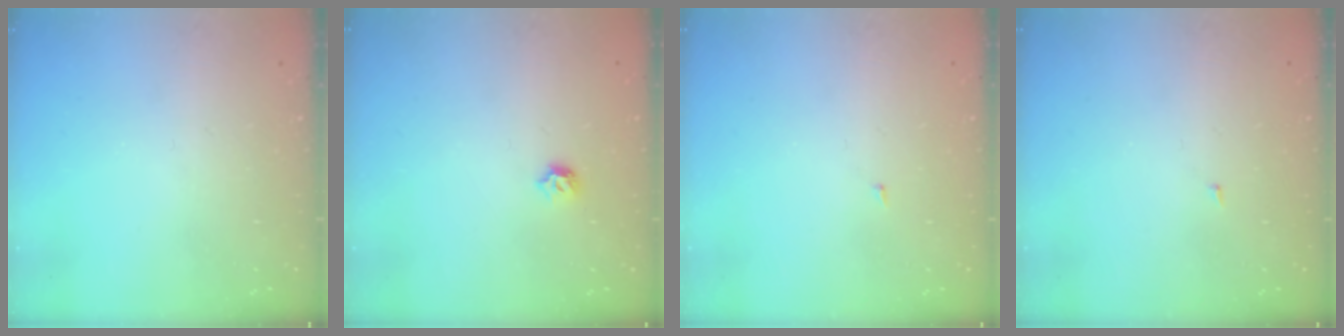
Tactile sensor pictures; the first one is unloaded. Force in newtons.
{"total": 4.8, "press": 4.7, "slide": 1.0}
{"total": 1.4, "press": 1.3, "slide": 0.1}
{"total": 1.4, "press": 1.3, "slide": 0.1}